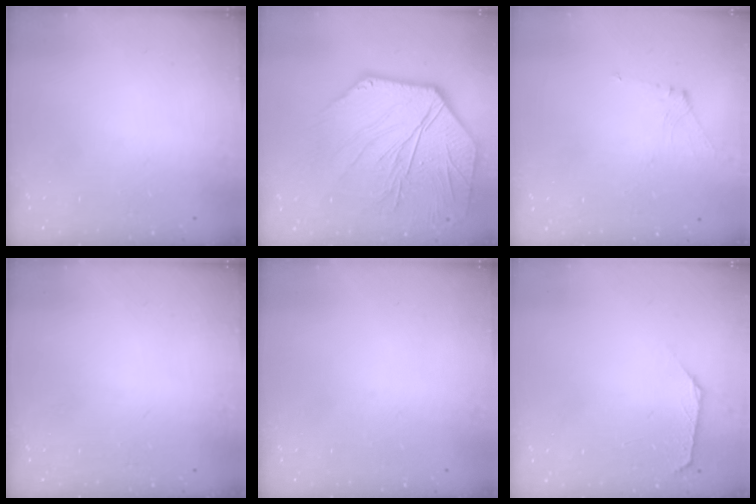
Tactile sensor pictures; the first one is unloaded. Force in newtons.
{"total": 15.4, "press": 15.3, "slide": 2.2}
{"total": 2.2, "press": 2.1, "slide": 0.6}
{"total": 0.0}
{"total": 0.0}
{"total": 1.6, "press": 1.5, "slide": 0.6}